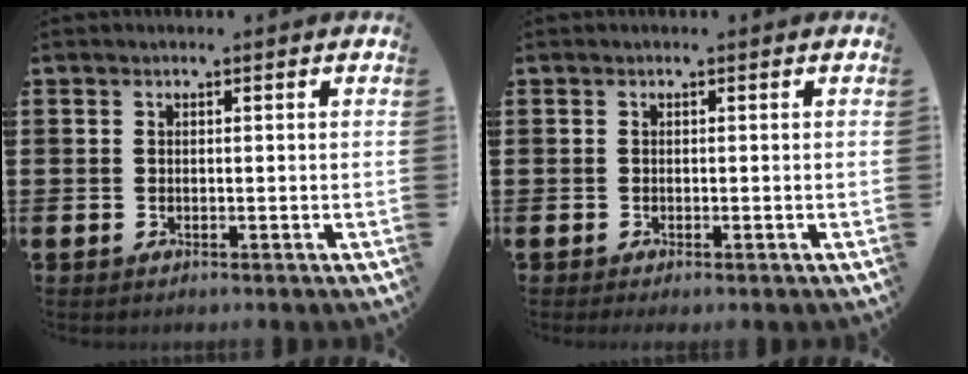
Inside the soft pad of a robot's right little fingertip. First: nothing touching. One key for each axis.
{"total": 0.0}